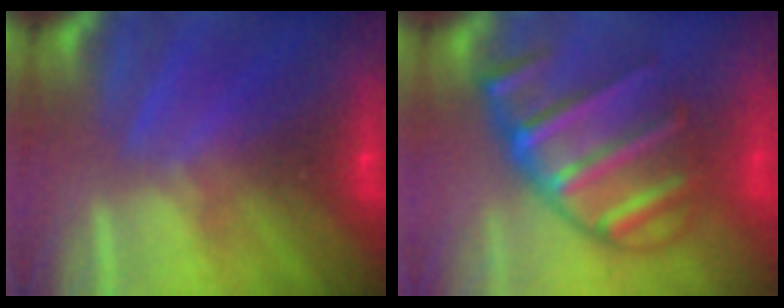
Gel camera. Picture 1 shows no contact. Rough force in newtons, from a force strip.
{"total": 8.0}